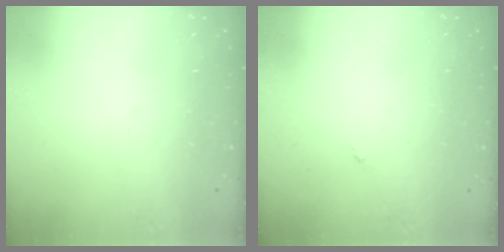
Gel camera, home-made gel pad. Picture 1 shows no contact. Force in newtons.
{"total": 0.0}